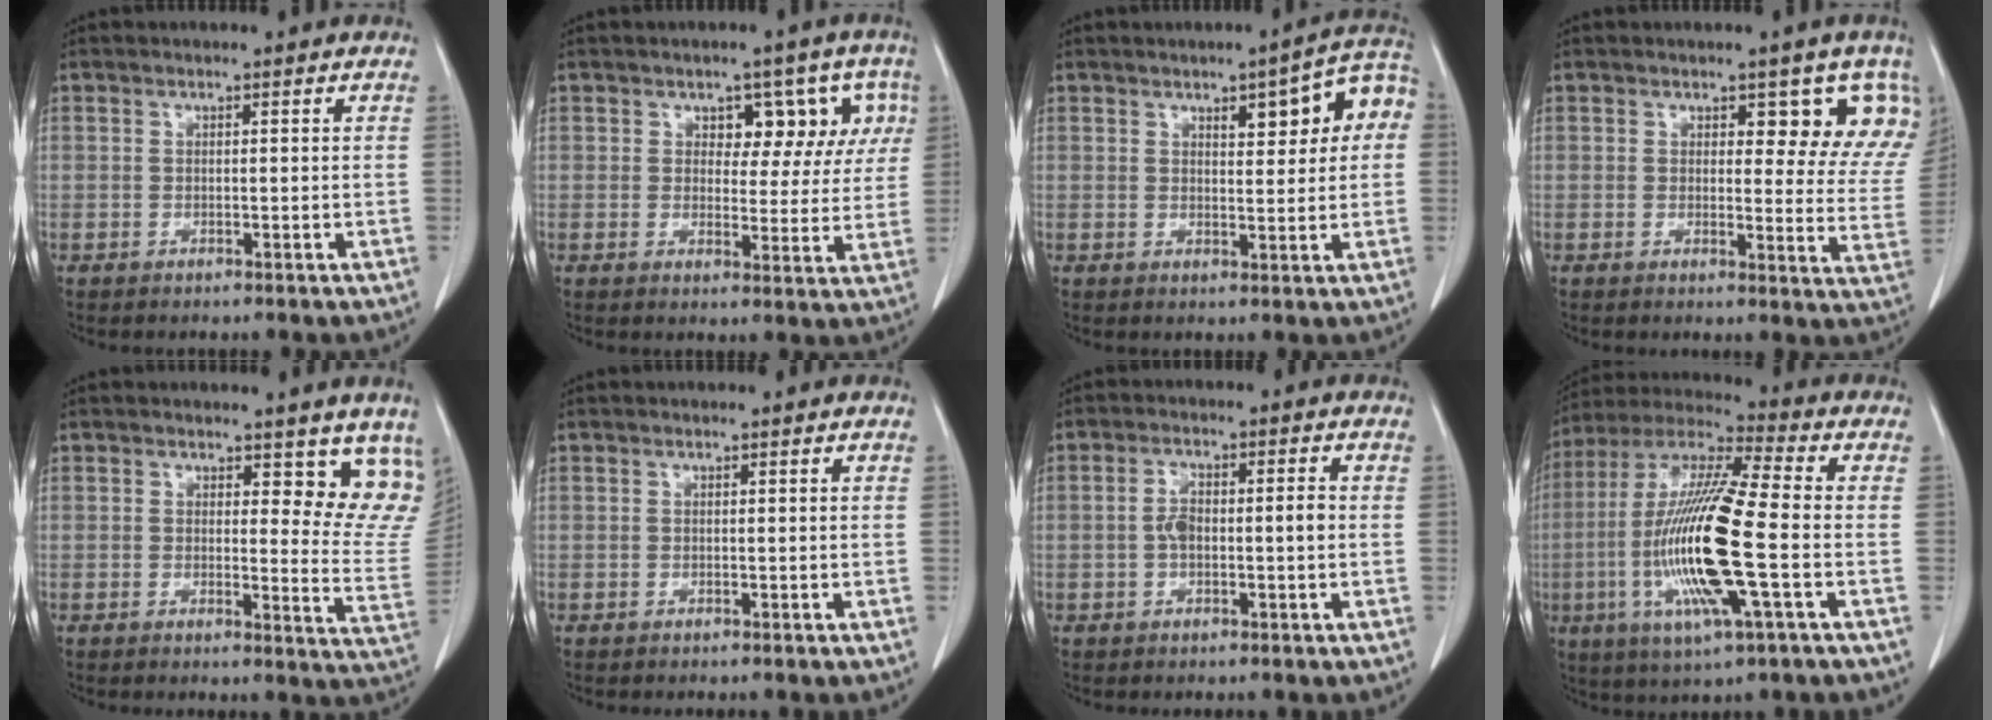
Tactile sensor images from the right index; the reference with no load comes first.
{"total": 7.0, "force": [3.0, 4.5, 4.4], "torque": [-0.030, 0.021, 0.036]}
{"total": 8.7, "force": [2.6, 2.5, 7.9], "torque": [-0.098, 0.027, 0.032]}
{"total": 8.1, "force": [5.3, 3.7, 4.9], "torque": [-0.032, -0.018, 0.044]}
{"total": 9.1, "force": [7.2, 3.3, 4.4], "torque": [-0.024, -0.040, 0.061]}
{"total": 0.0}
{"total": 4.6, "force": [-0.4, 1.5, 4.3], "torque": [-0.090, 0.013, -0.008]}
{"total": 18.9, "force": [-3.8, 1.5, 18.5], "torque": [-0.386, -0.014, -0.075]}